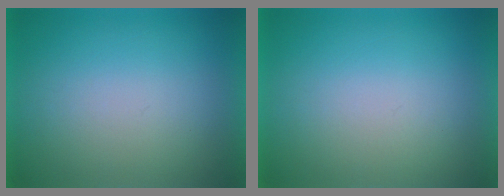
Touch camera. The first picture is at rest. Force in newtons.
{"total": 1.0}